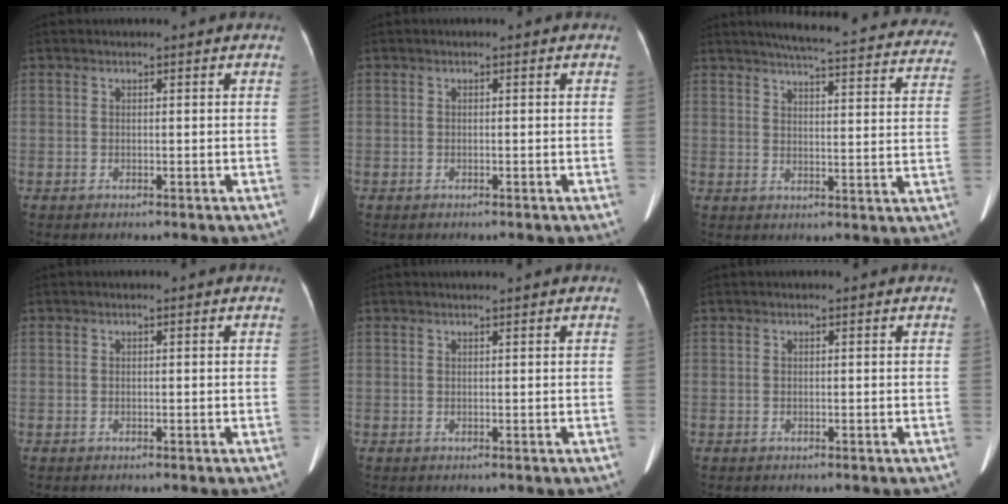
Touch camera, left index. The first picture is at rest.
{"total": 0.0}
{"total": 26.8, "force": [24.3, 3.4, 10.8], "torque": [-0.149, -0.053, 0.273]}
{"total": 0.0}
{"total": 2.3, "force": [2.2, -0.4, 0.7], "torque": [-0.008, 0.017, 0.035]}
{"total": 1.3, "force": [1.2, 0.1, 0.5], "torque": [-0.010, 0.020, 0.015]}